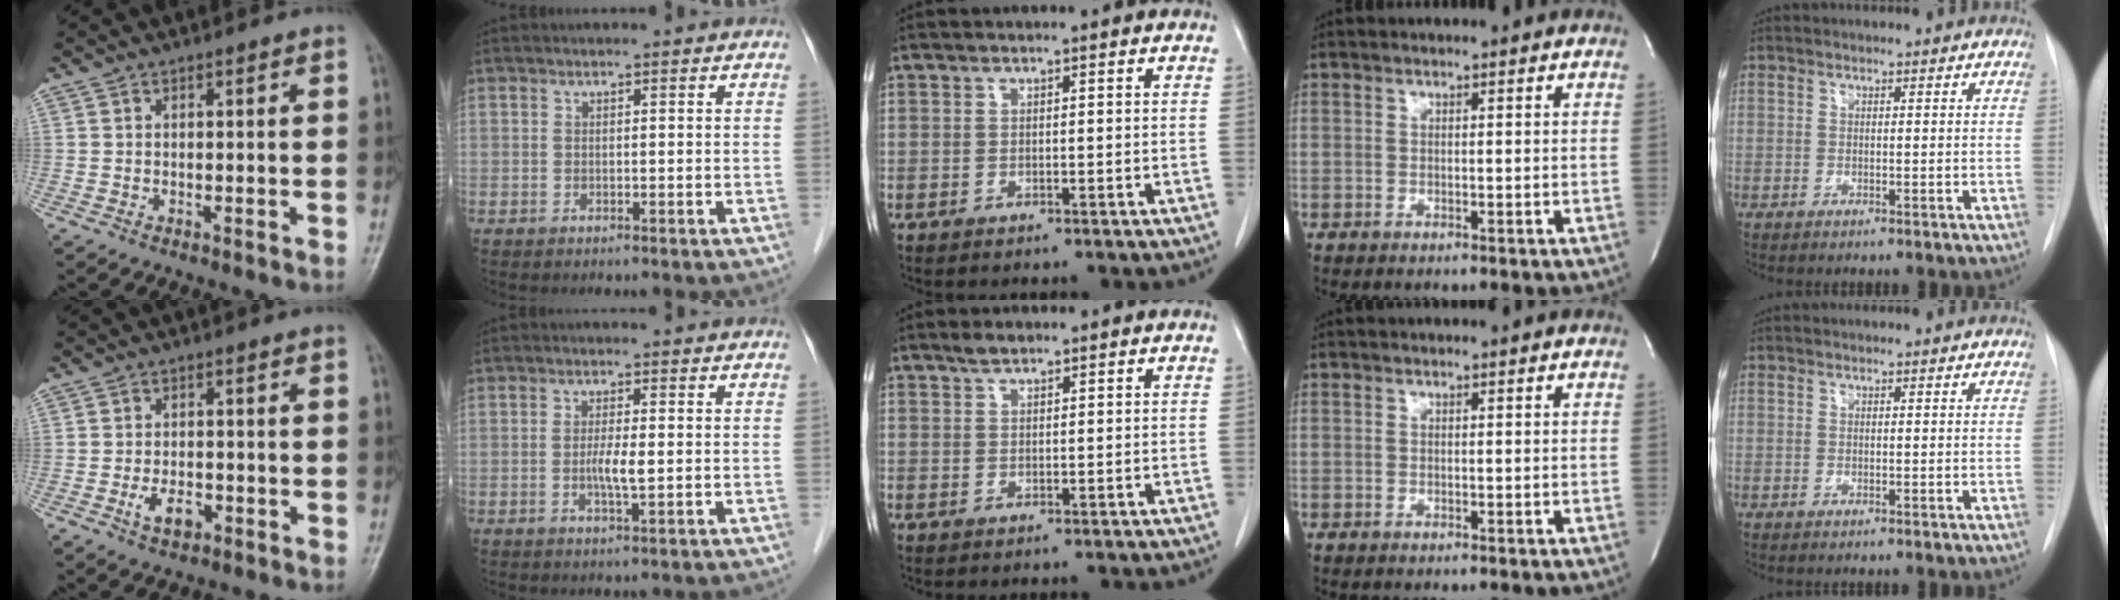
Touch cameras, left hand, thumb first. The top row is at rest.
{"thumb": {"total": 4.2, "force": [-1.8, 2.4, 2.9], "torque": [-0.049, 0.008, -0.029]}, "index": {"total": 3.0, "force": [-0.3, 0.2, 3.0], "torque": [-0.061, -0.004, -0.007]}, "middle": {"total": 1.7, "force": [1.5, 0.5, 0.8], "torque": [-0.020, 0.003, 0.029]}}